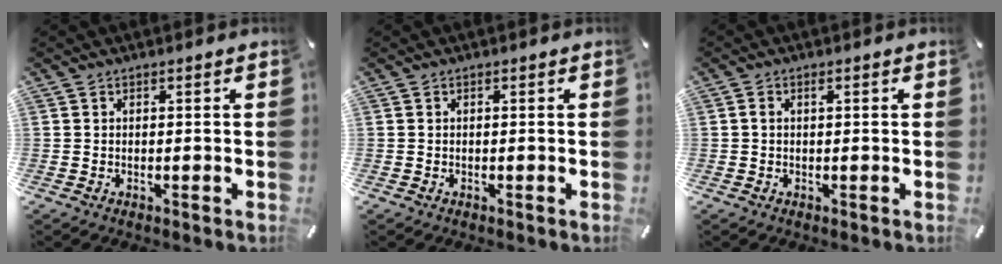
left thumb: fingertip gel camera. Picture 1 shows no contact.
{"total": 0.0}
{"total": 1.0, "force": [0.2, 0.4, 0.9], "torque": [-0.017, 0.004, 0.001]}